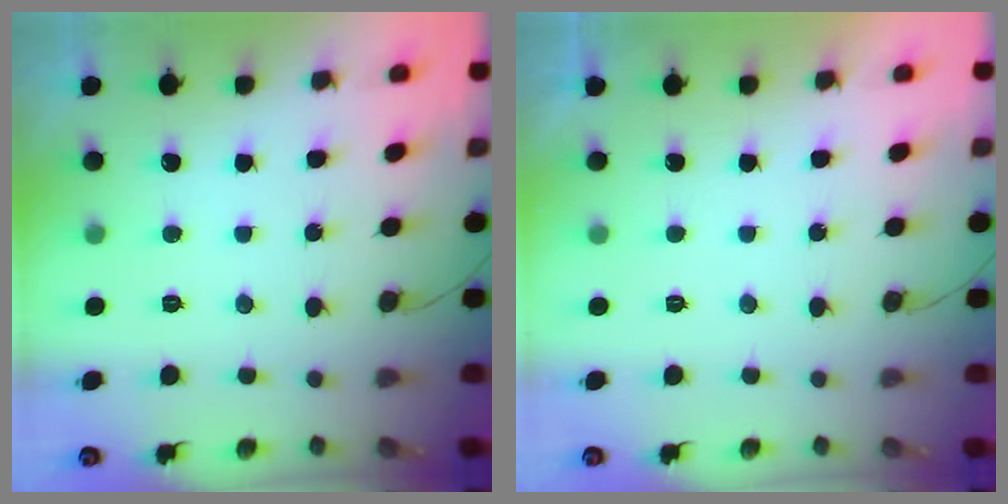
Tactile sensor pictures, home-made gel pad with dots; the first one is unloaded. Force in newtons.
{"total": 2.1, "press": 2.1, "slide": 0.4}